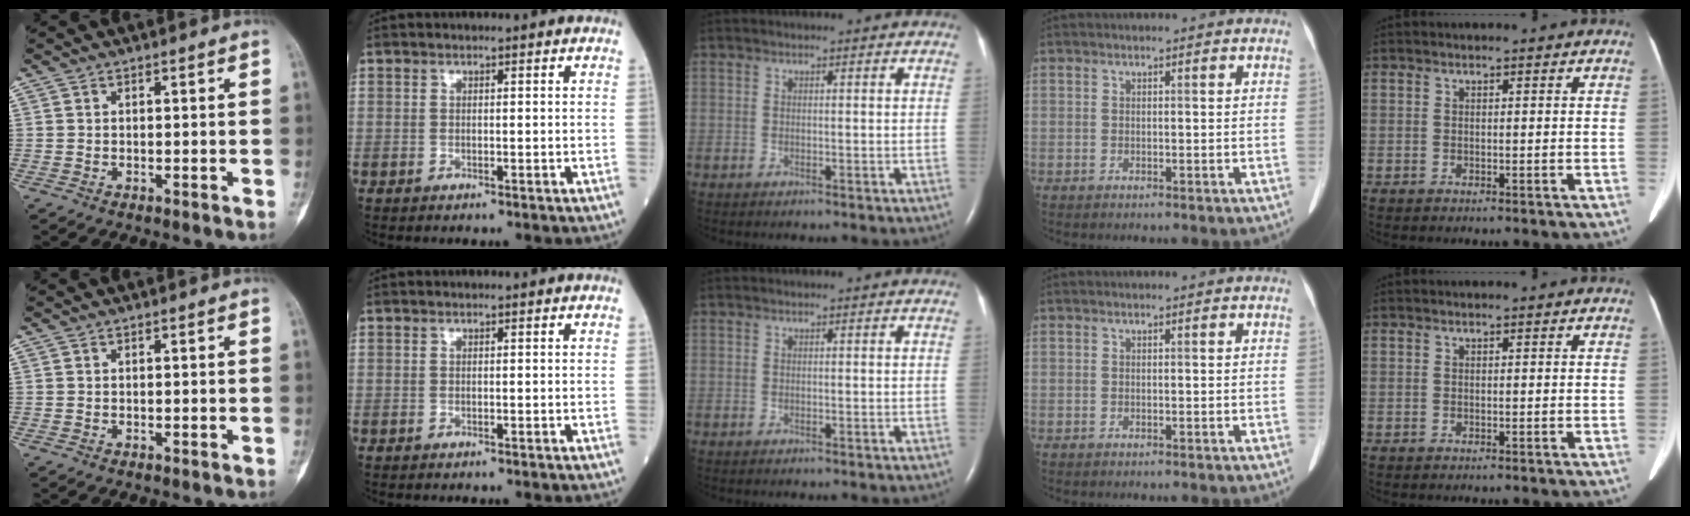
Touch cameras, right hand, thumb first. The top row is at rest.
{}